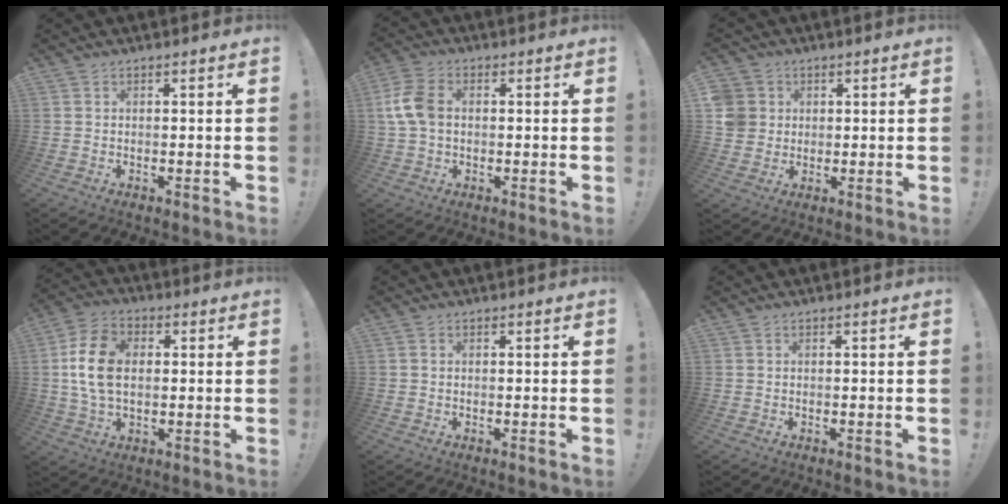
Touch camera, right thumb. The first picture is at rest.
{"total": 8.8, "force": [0.5, 5.9, 6.4], "torque": [-0.139, 0.006, 0.011]}
{"total": 6.6, "force": [1.2, 6.2, 1.9], "torque": [-0.051, -0.007, 0.023]}
{"total": 13.4, "force": [0.9, 9.0, 9.8], "torque": [-0.188, 0.007, 0.018]}
{"total": 0.0}
{"total": 0.0}